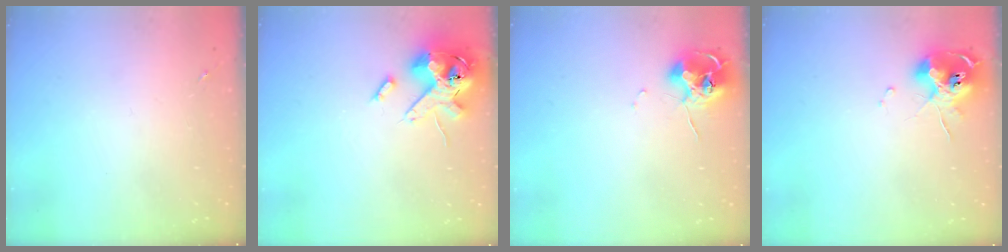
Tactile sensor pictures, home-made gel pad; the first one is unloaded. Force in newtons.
{"total": 15.4, "press": 15.1, "slide": 2.9}
{"total": 9.8, "press": 9.8, "slide": 0.5}
{"total": 10.6, "press": 10.5, "slide": 1.2}